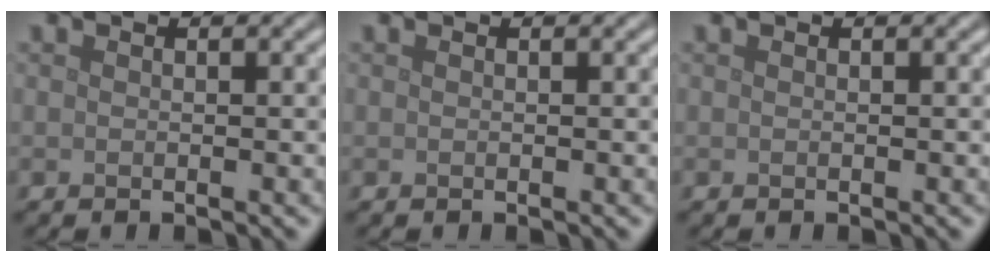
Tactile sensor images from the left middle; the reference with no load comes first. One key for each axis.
{"total": 0.0}
{"total": 0.0}